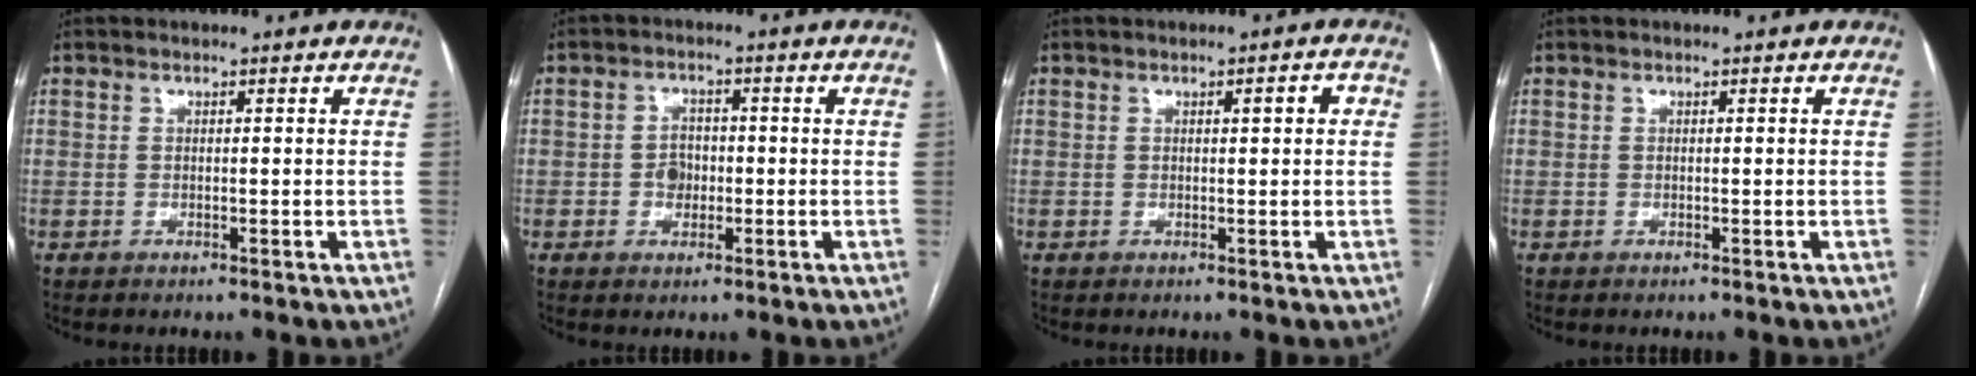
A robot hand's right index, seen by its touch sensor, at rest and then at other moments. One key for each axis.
{"total": 3.2, "fx": -0.5, "fy": 2.5, "fz": 1.8, "tx": -0.026, "ty": 0.006, "tz": -0.009}
{"total": 2.0, "fx": 0.5, "fy": 0.5, "fz": 1.9, "tx": -0.025, "ty": 0.005, "tz": 0.007}
{"total": 0.0}